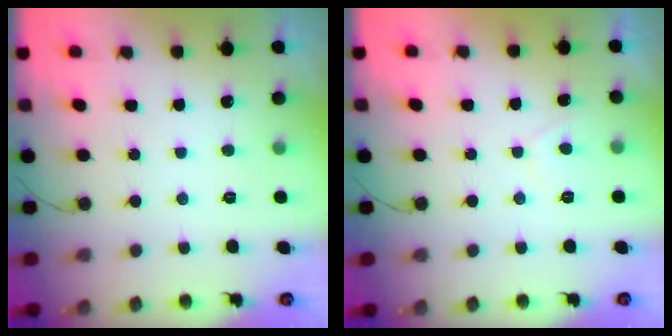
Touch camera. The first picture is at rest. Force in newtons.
{"total": 1.5, "press": 1.4, "slide": 0.5}